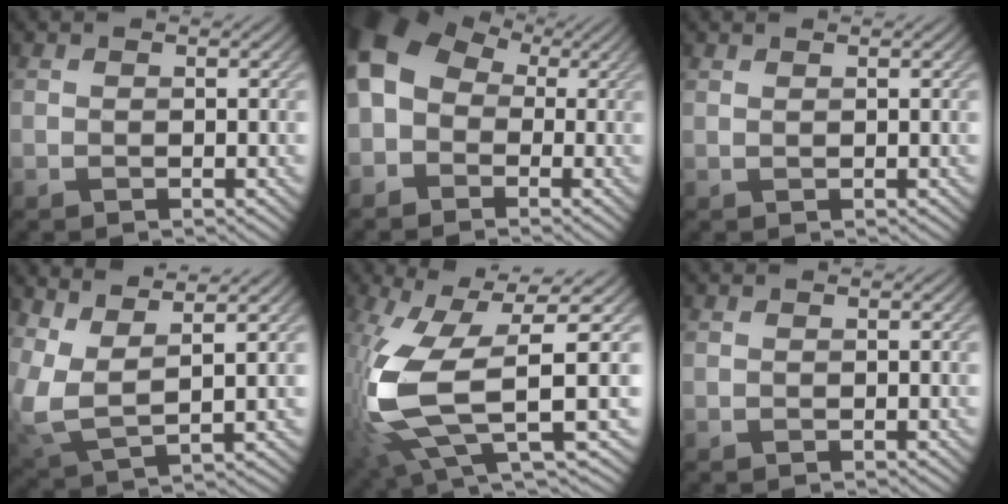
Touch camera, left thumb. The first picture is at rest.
{"total": 7.8, "force": [-0.5, 6.2, 4.7], "torque": [-0.117, 0.003, -0.022]}
{"total": 0.6, "force": [0.6, -0.1, 0.1], "torque": [-0.003, 0.004, 0.012]}
{"total": 6.2, "force": [4.0, 1.6, 4.4], "torque": [-0.125, 0.001, 0.084]}
{"total": 12.6, "force": [-1.3, 3.9, 11.9], "torque": [-0.276, -0.019, -0.018]}
{"total": 0.0}